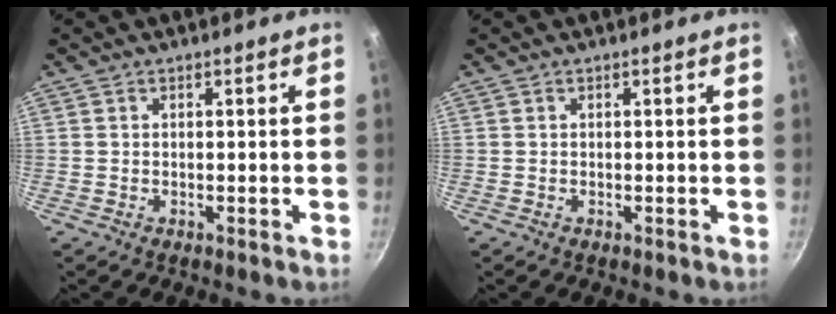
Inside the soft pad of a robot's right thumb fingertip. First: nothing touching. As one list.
[{"total": 0.0}]